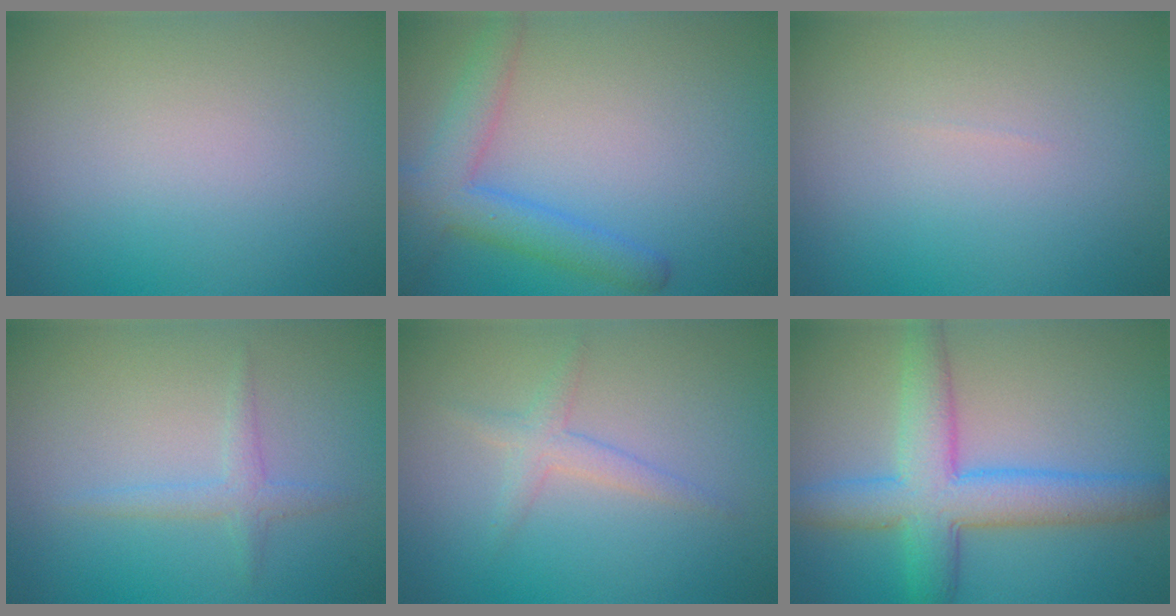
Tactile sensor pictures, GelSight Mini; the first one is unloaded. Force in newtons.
{"total": 4.4, "press": 4.4, "slide": 0.2}
{"total": 0.0}
{"total": 1.6, "press": 1.6, "slide": 0.1}
{"total": 1.8, "press": 1.8, "slide": 0.0}
{"total": 6.9, "press": 6.9, "slide": 0.1}